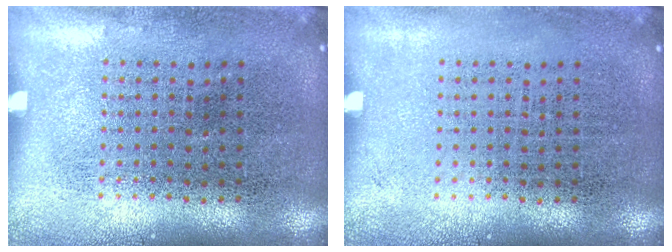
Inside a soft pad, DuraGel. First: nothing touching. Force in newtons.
{"total": 0.0}